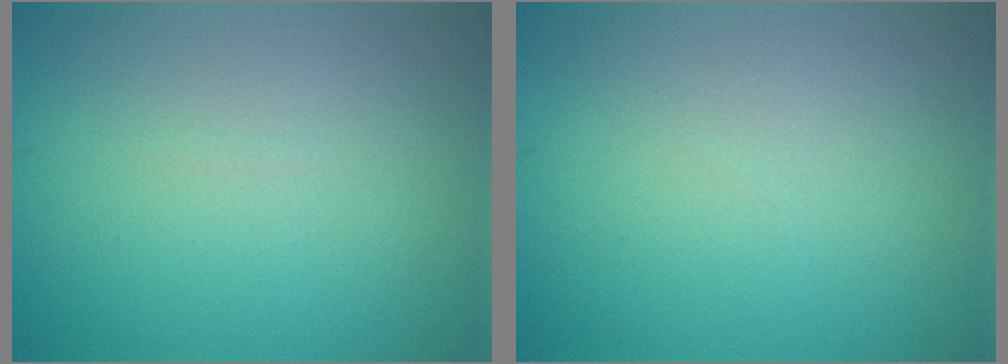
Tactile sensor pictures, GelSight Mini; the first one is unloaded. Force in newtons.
{"total": 0.0}